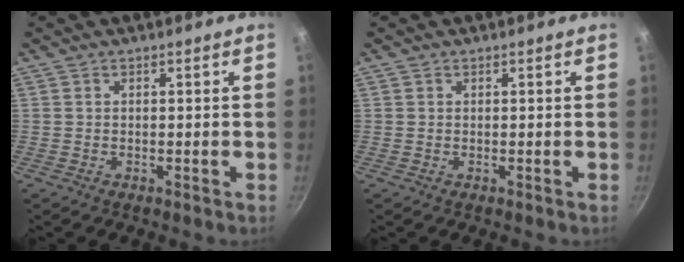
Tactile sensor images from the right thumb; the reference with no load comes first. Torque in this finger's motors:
{"motor_torque": [-0.02, -0.24, -0.25, 0.21, 0.02]}